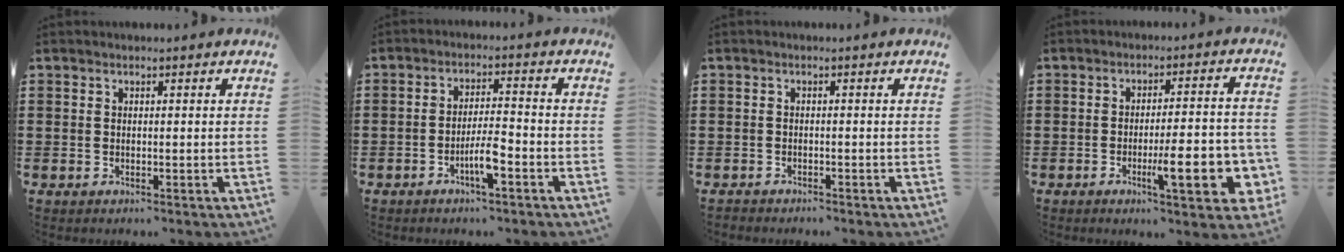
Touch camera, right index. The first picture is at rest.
{"total": 4.8, "force": [-2.4, 0.8, 4.1], "torque": [-0.084, -0.003, -0.046]}
{"total": 1.0, "force": [-1.0, 0.3, -0.2], "torque": [0.000, 0.005, -0.023]}
{"total": 10.9, "force": [-3.3, 2.4, 10.1], "torque": [-0.148, -0.008, -0.052]}